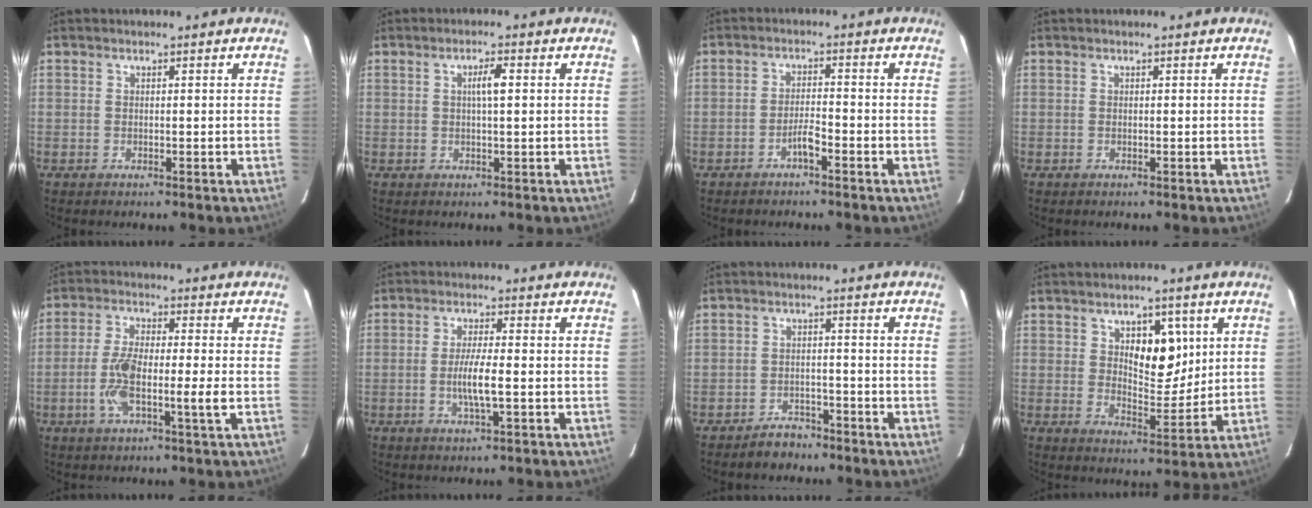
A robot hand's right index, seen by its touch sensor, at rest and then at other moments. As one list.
[{"total": 2.7, "force": [0.5, 0.2, 2.7], "torque": [-0.048, 0.003, 0.007]}, {"total": 2.7, "force": [-1.7, 0.2, 2.0], "torque": [-0.035, 0.002, -0.033]}, {"total": 0.0}, {"total": 8.4, "force": [-1.7, 0.9, 8.2], "torque": [-0.164, 0.003, -0.038]}, {"total": 5.1, "force": [-1.0, 0.3, 5.0], "torque": [-0.096, -0.006, -0.020]}, {"total": 3.6, "force": [-2.9, 1.9, 0.5], "torque": [-0.012, 0.007, -0.044]}, {"total": 8.1, "force": [3.0, 3.8, 6.5], "torque": [-0.095, 0.001, 0.053]}]